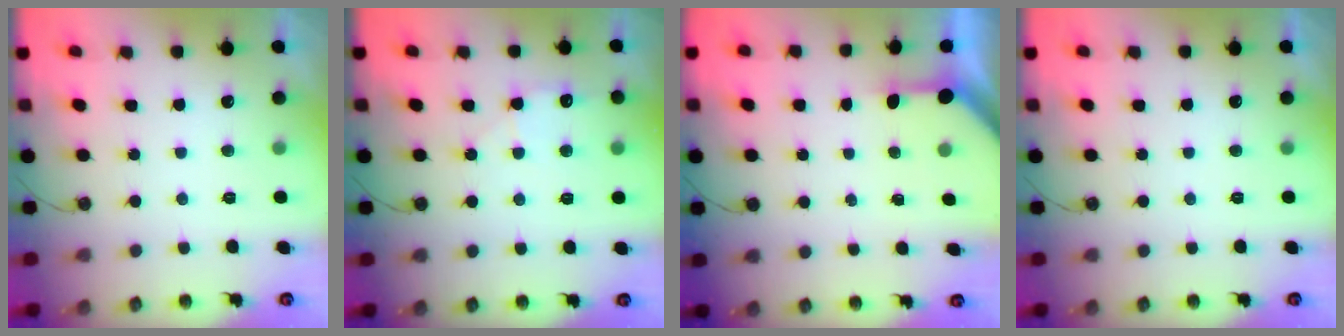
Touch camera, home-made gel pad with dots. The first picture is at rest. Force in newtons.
{"total": 5.7, "press": 5.6, "slide": 0.7}
{"total": 3.1, "press": 3.1, "slide": 0.3}
{"total": 0.0}